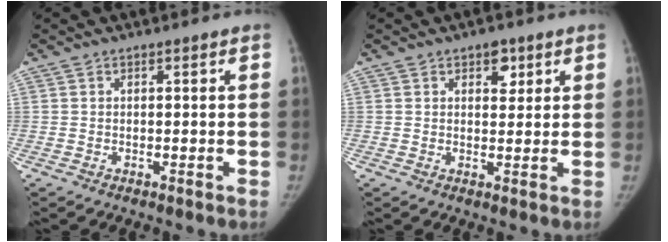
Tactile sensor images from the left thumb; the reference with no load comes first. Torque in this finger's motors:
{"motor_torque": [0.54, 0.33, 0.47, -0.75, 0.02]}